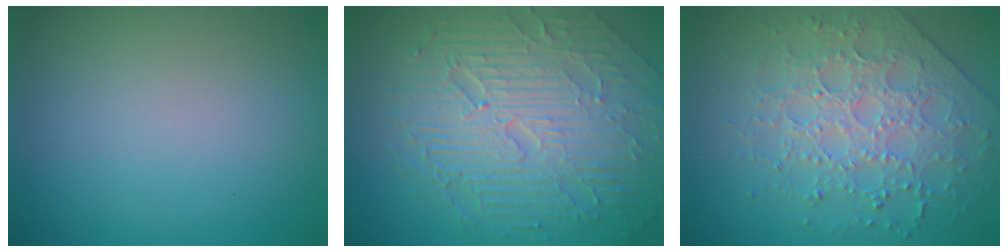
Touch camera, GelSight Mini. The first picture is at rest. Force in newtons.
{"total": 9.9, "press": 6.4, "slide": 7.5}
{"total": 4.5, "press": 4.3, "slide": 1.0}